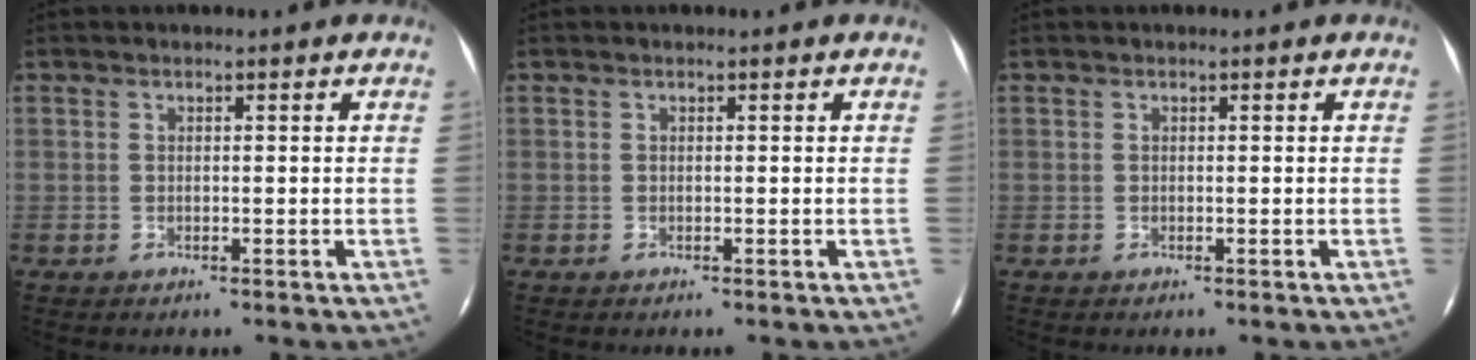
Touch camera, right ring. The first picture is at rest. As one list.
[{"total": 0.0}, {"total": 0.0}]